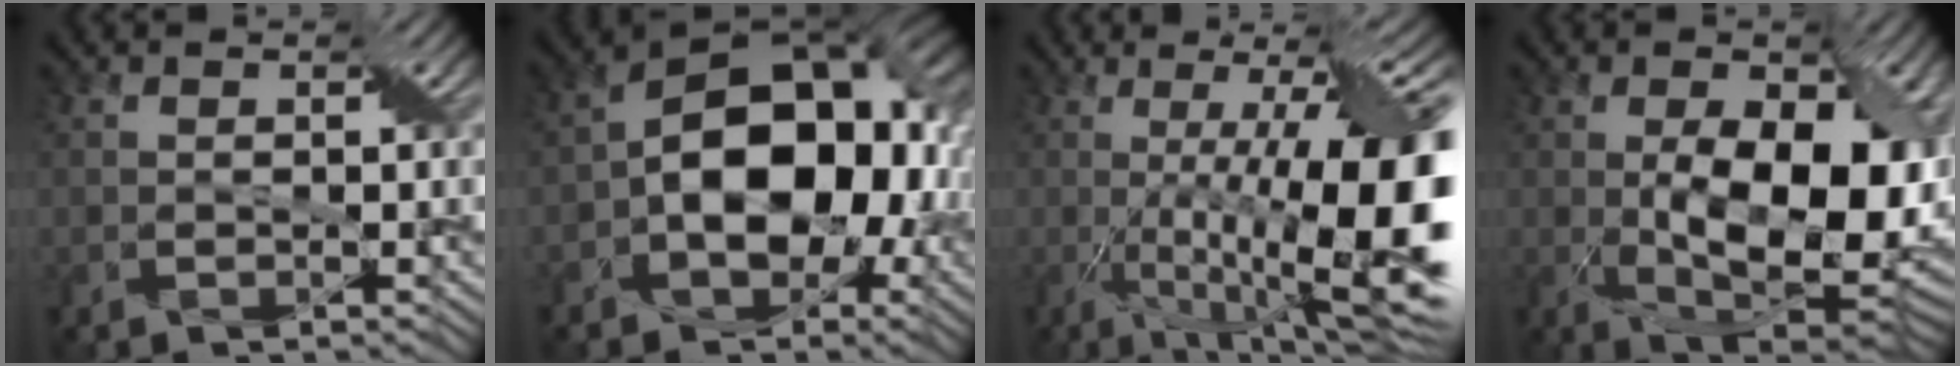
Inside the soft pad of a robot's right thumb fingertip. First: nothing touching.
{"total": 15.1, "force": [-1.4, 9.9, 11.3], "torque": [-0.144, 0.005, -0.033]}
{"total": 17.5, "force": [-1.7, 4.3, 16.9], "torque": [-0.234, 0.004, -0.014]}
{"total": 14.8, "force": [-0.3, 7.4, 12.9], "torque": [-0.193, -0.018, 0.011]}